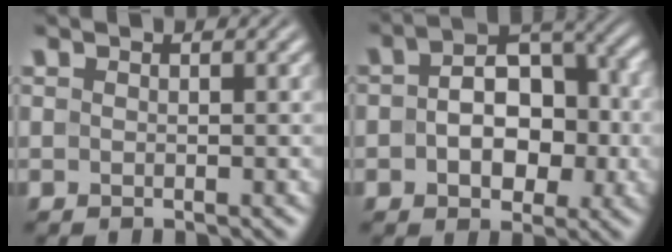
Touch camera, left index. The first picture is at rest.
{"total": 7.1, "force": [-0.3, 4.6, 5.4], "torque": [-0.070, 0.010, -0.012]}